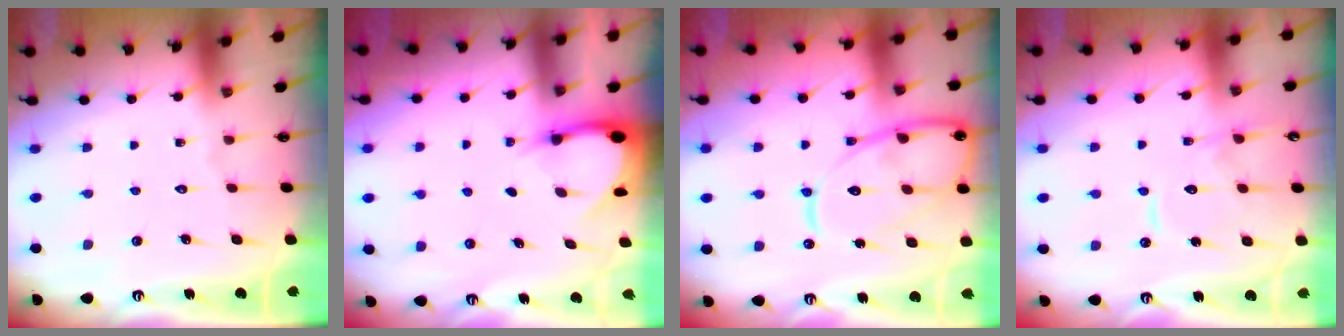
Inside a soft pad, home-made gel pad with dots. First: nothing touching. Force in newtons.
{"total": 3.5, "press": 3.5, "slide": 0.2}
{"total": 16.8, "press": 16.7, "slide": 1.6}
{"total": 11.9, "press": 11.8, "slide": 1.1}